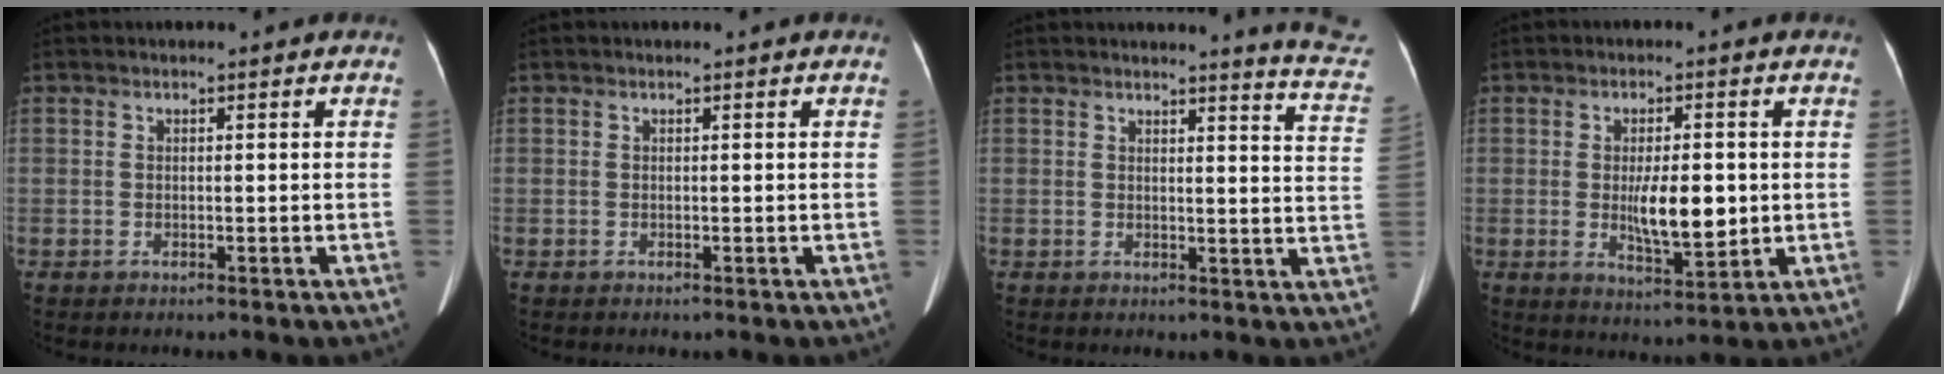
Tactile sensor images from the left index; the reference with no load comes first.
{"total": 0.0}
{"total": 9.1, "force": [9.0, -0.7, 1.3], "torque": [-0.007, -0.088, 0.071]}
{"total": 7.5, "force": [-0.3, 2.3, 7.1], "torque": [-0.121, -0.012, 0.001]}